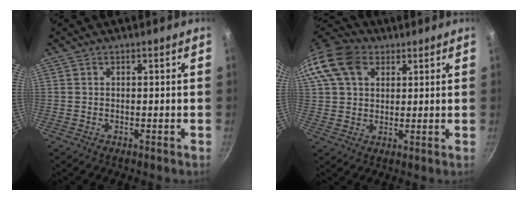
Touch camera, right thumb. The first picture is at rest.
{"total": 13.7, "force": [5.4, 9.9, 7.9], "torque": [-0.150, 0.017, 0.087]}